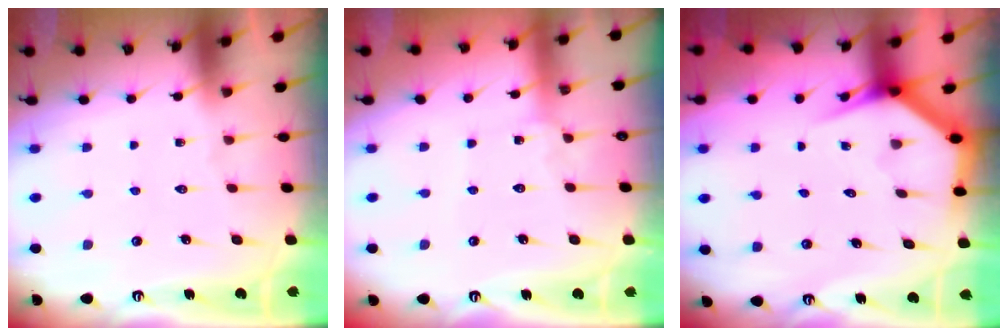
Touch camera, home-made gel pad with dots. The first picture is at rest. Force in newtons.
{"total": 1.8, "press": 1.8, "slide": 0.2}
{"total": 4.0, "press": 4.0, "slide": 0.3}